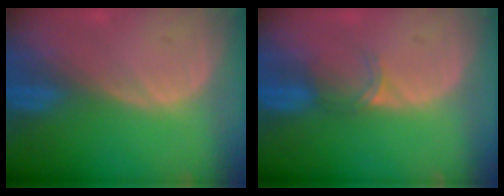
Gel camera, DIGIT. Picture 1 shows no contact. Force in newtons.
{"total": 2.2, "press": 1.7, "slide": 1.3}